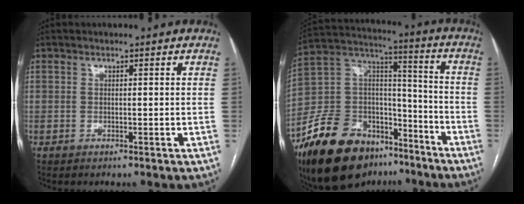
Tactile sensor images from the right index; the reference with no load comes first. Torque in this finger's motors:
{"motor_torque": [1.08, -1.06, 0.01, -0.21]}